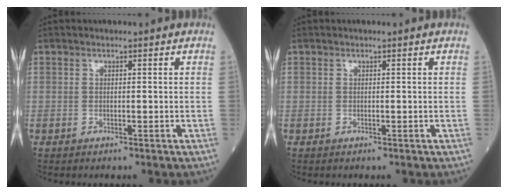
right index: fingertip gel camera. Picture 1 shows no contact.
{"total": 0.0}